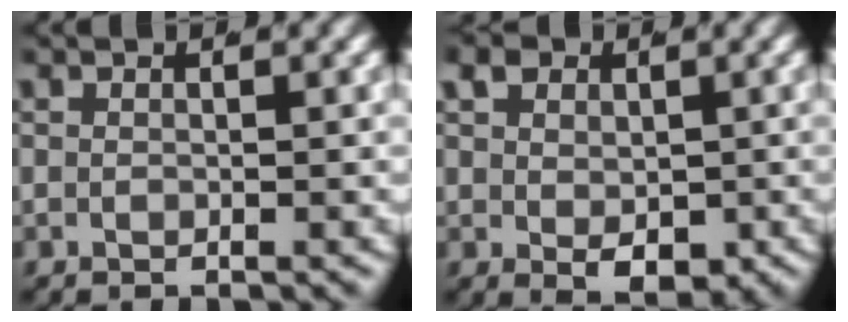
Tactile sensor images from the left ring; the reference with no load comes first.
{"total": 3.1, "force": [-0.2, 1.8, 2.6], "torque": [-0.045, -0.023, 0.013]}